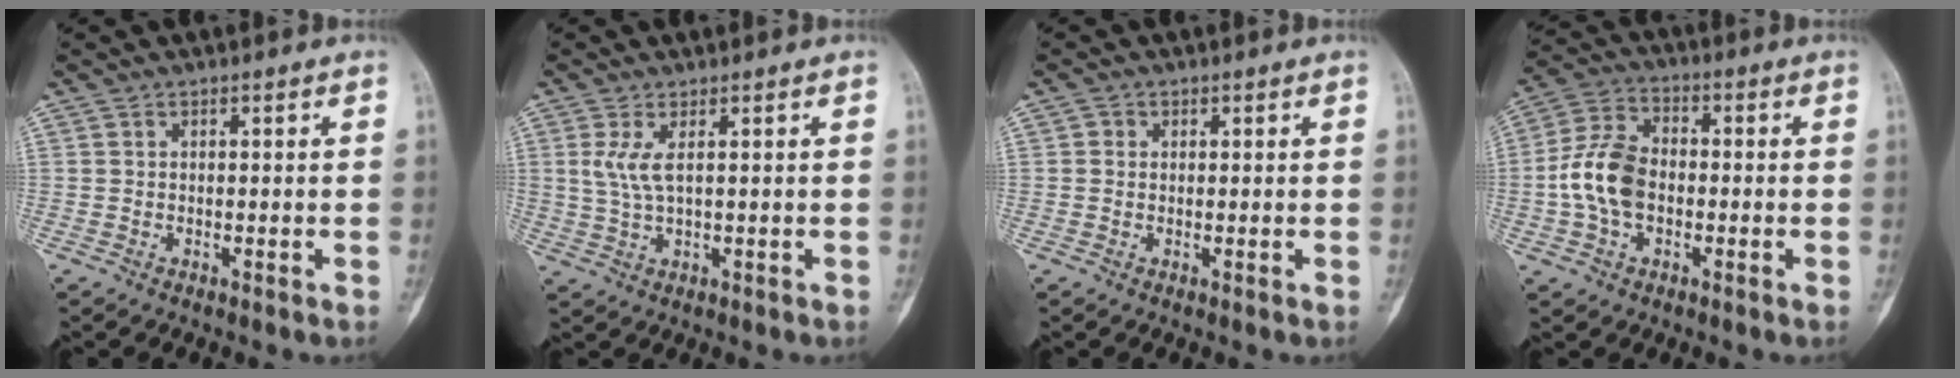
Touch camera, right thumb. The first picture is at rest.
{"total": 4.1, "force": [1.2, 1.2, 3.8], "torque": [-0.095, -0.005, 0.031]}
{"total": 1.1, "force": [0.2, 1.0, 0.3], "torque": [0.000, 0.002, 0.002]}
{"total": 10.8, "force": [-1.5, 7.3, 7.9], "torque": [-0.150, 0.029, -0.037]}